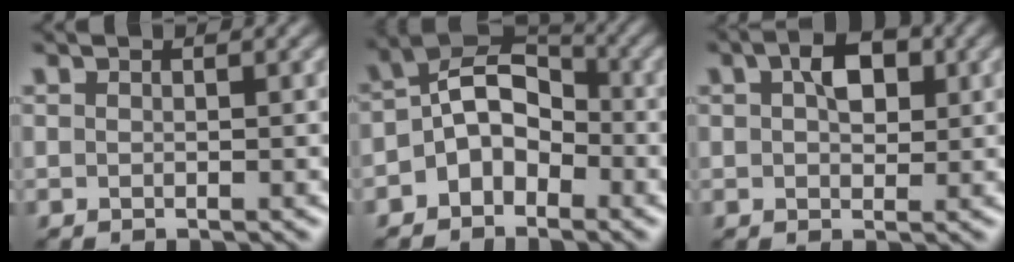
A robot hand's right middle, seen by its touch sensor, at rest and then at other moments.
{"total": 5.7, "force": [-1.7, 4.0, 3.7], "torque": [-0.038, 0.017, -0.042]}
{"total": 3.8, "force": [1.2, 2.4, 2.8], "torque": [-0.045, 0.009, 0.016]}